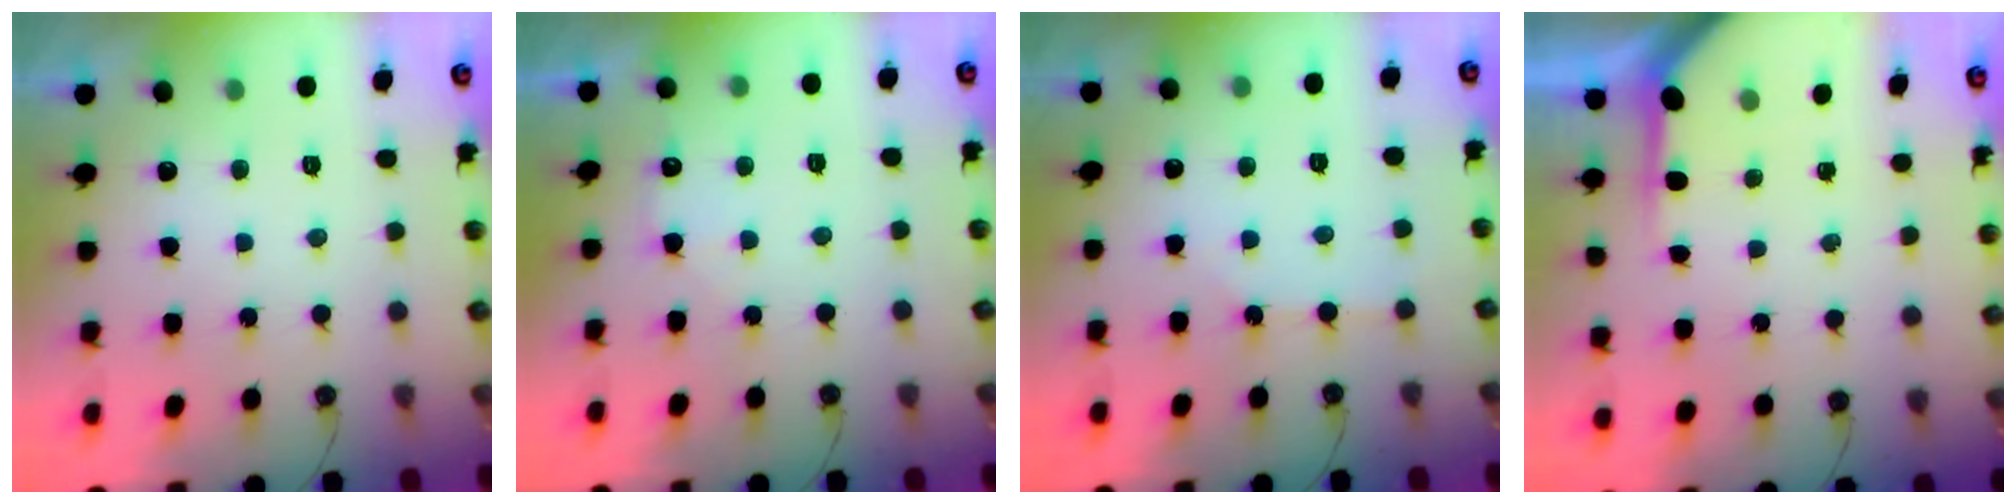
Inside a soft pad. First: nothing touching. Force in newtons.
{"total": 6.3, "press": 6.2, "slide": 0.7}
{"total": 2.5, "press": 2.4, "slide": 0.4}
{"total": 4.8, "press": 4.8, "slide": 0.2}